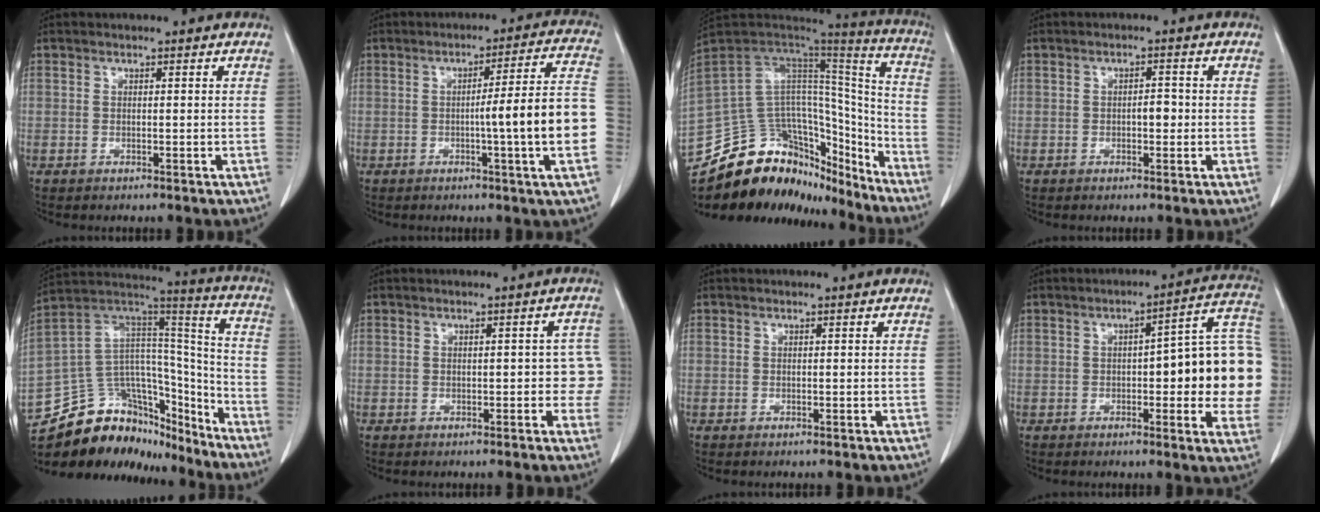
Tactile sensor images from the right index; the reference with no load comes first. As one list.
[{"total": 12.6, "force": [-2.3, -1.0, 12.4], "torque": [-0.163, 0.012, -0.037]}, {"total": 31.2, "force": [-24.8, 13.0, 13.9], "torque": [-0.248, 0.022, -0.373]}, {"total": 2.0, "force": [-0.3, 0.9, 1.8], "torque": [-0.025, 0.003, -0.005]}, {"total": 25.7, "force": [-20.7, 11.7, 9.8], "torque": [-0.178, 0.058, -0.325]}, {"total": 3.9, "force": [-0.2, 1.9, 3.4], "torque": [-0.021, 0.020, -0.004]}, {"total": 0.0}, {"total": 16.7, "force": [-0.3, 3.8, 16.3], "torque": [-0.165, 0.035, -0.003]}]